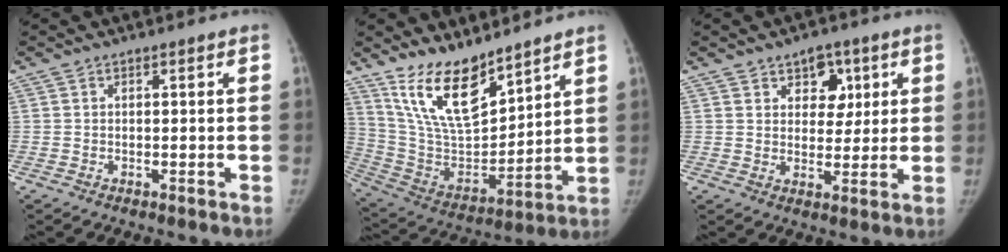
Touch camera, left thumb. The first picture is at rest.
{"total": 16.7, "force": [12.3, 6.1, 9.5], "torque": [-0.135, -0.076, 0.247]}
{"total": 6.8, "force": [3.2, 4.8, 3.5], "torque": [-0.011, -0.012, 0.043]}